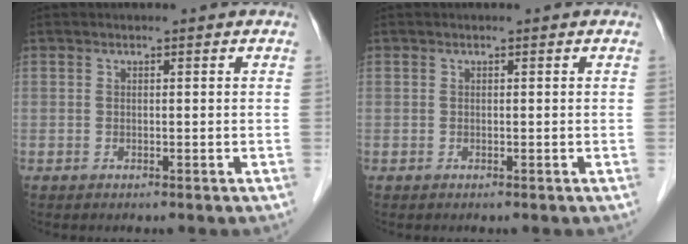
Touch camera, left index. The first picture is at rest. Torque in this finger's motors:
{"motor_torque": [0.00, 0.00, 0.00, 0.00]}